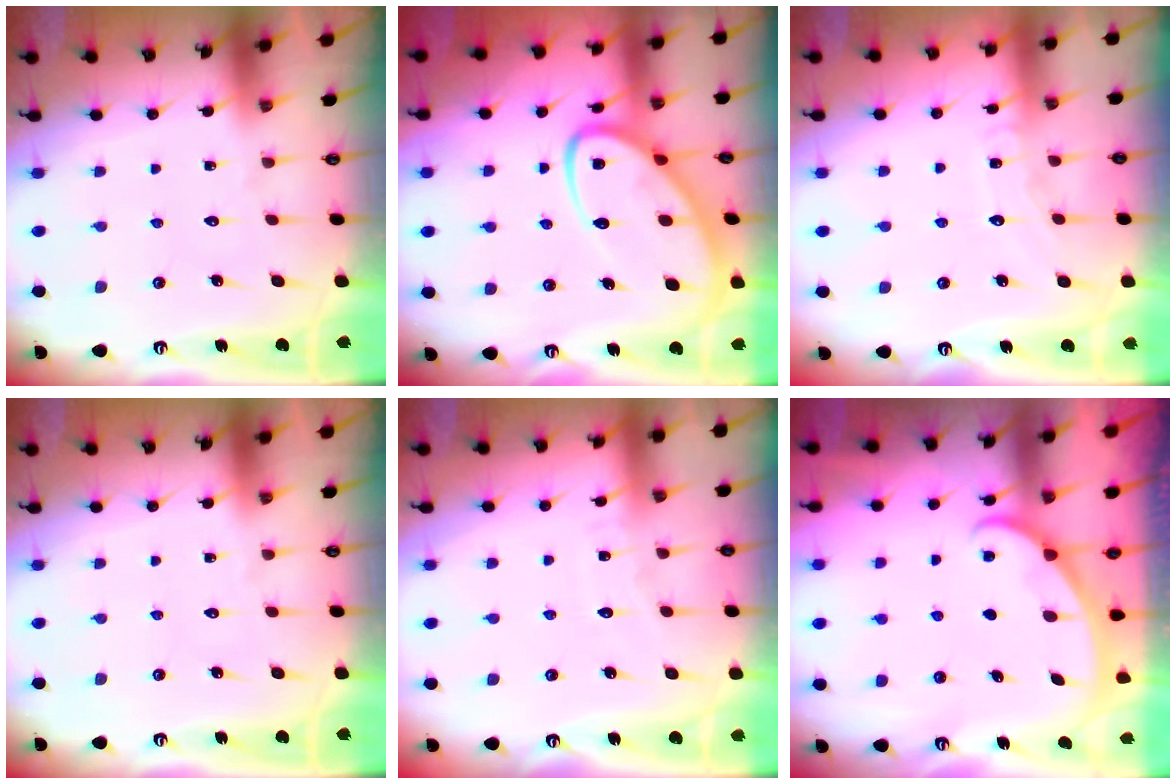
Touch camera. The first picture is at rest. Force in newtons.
{"total": 12.2, "press": 12.2, "slide": 1.1}
{"total": 6.3, "press": 6.3, "slide": 0.6}
{"total": 0.0}
{"total": 3.3, "press": 3.3, "slide": 0.4}
{"total": 1.2, "press": 1.2, "slide": 0.2}